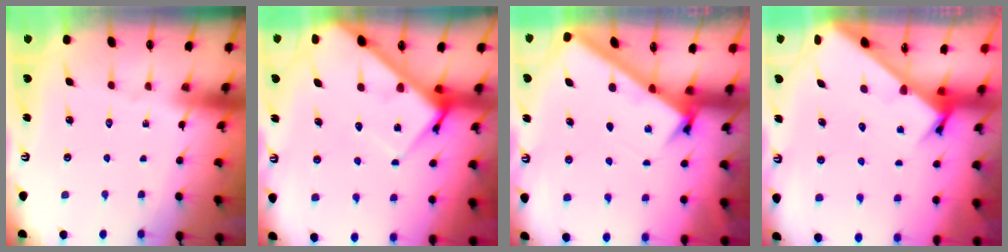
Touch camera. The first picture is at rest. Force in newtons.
{"total": 7.1, "press": 7.1, "slide": 0.7}
{"total": 2.8, "press": 2.7, "slide": 0.3}
{"total": 3.2, "press": 3.2, "slide": 0.2}